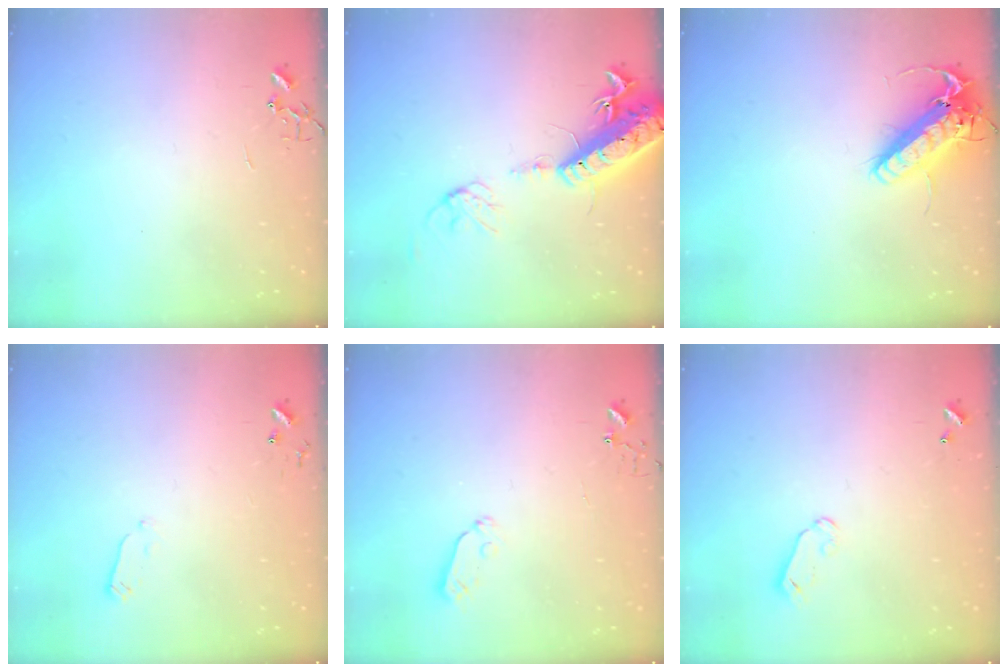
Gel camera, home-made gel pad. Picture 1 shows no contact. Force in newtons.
{"total": 18.0, "press": 17.6, "slide": 4.1}
{"total": 15.9, "press": 15.7, "slide": 2.8}
{"total": 3.5, "press": 3.4, "slide": 1.0}
{"total": 3.8, "press": 3.8, "slide": 0.6}
{"total": 4.1, "press": 4.0, "slide": 0.4}